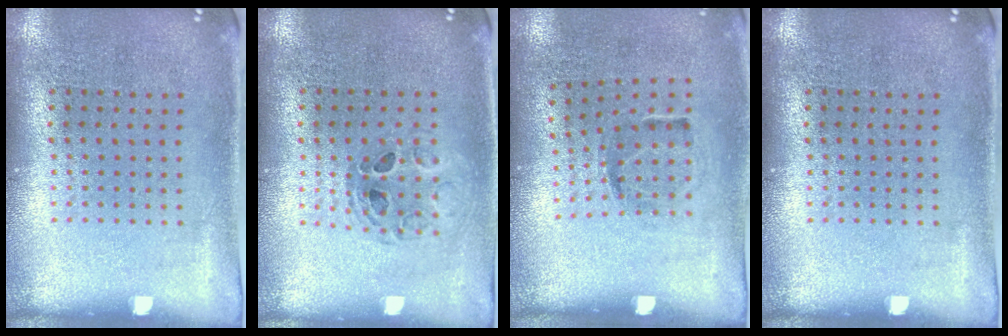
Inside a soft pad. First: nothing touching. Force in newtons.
{"total": 0.5, "press": 0.4, "slide": 0.2}
{"total": 1.1, "press": 0.8, "slide": 0.8}
{"total": 0.0}